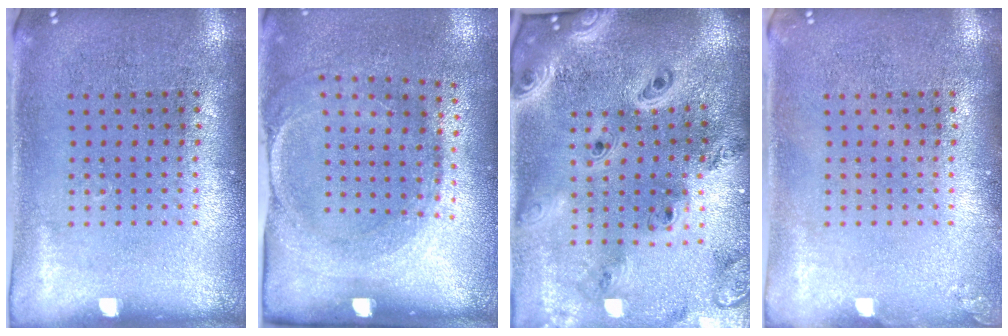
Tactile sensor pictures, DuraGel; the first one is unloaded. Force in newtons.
{"total": 1.7, "press": 1.2, "slide": 1.1}
{"total": 3.9, "press": 3.0, "slide": 2.5}
{"total": 0.6, "press": 0.6, "slide": 0.0}